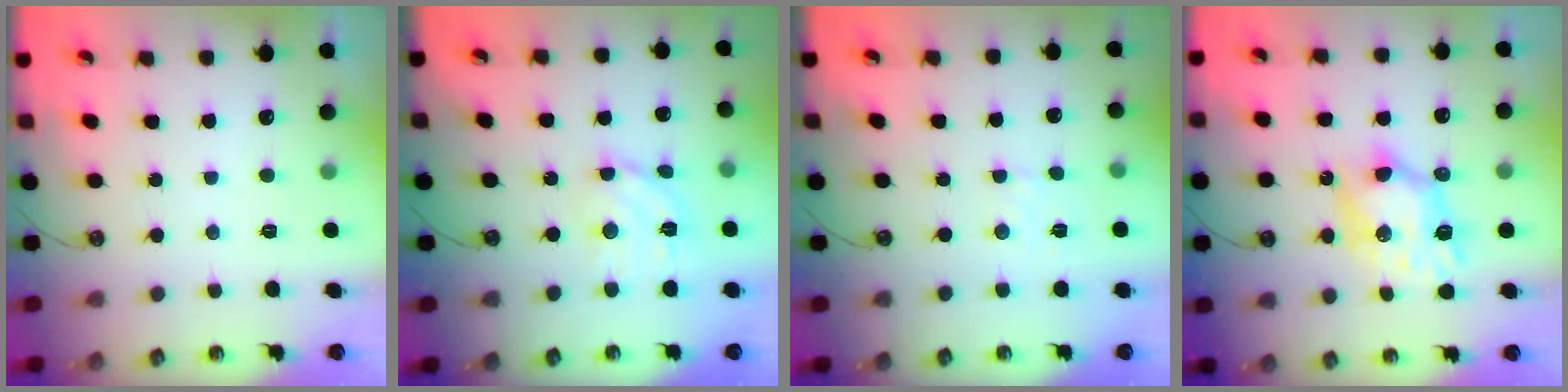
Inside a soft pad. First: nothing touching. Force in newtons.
{"total": 10.6, "press": 10.5, "slide": 1.5}
{"total": 3.0, "press": 3.0, "slide": 0.4}
{"total": 9.8, "press": 9.8, "slide": 0.8}